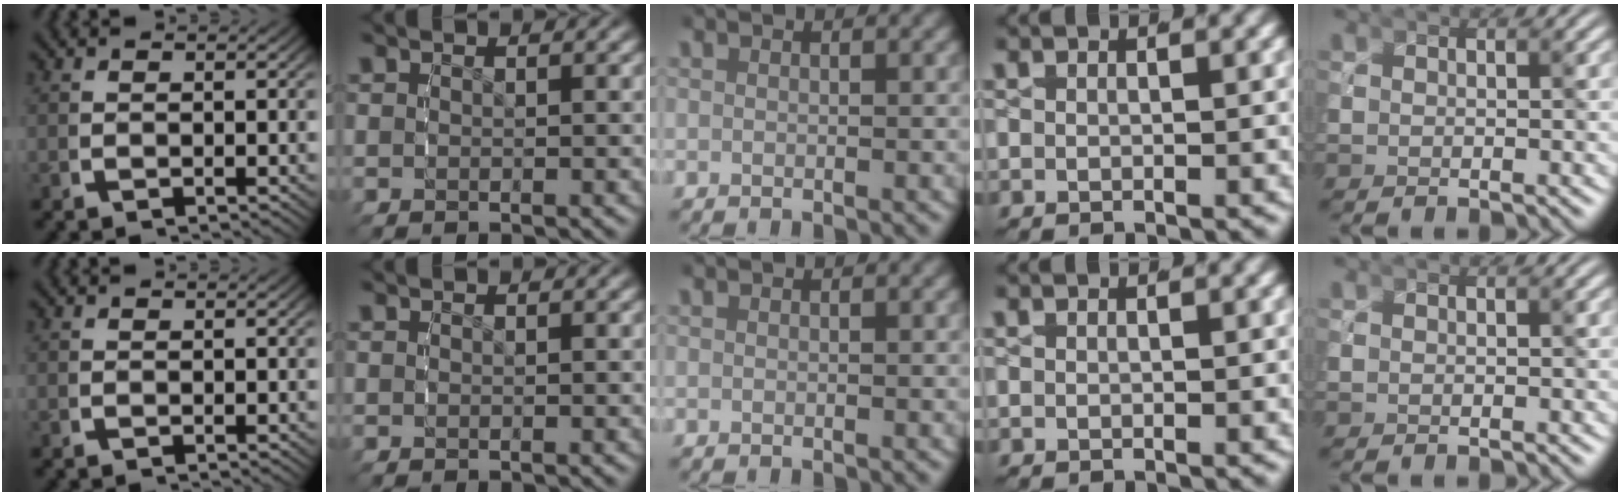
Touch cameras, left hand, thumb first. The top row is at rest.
{}